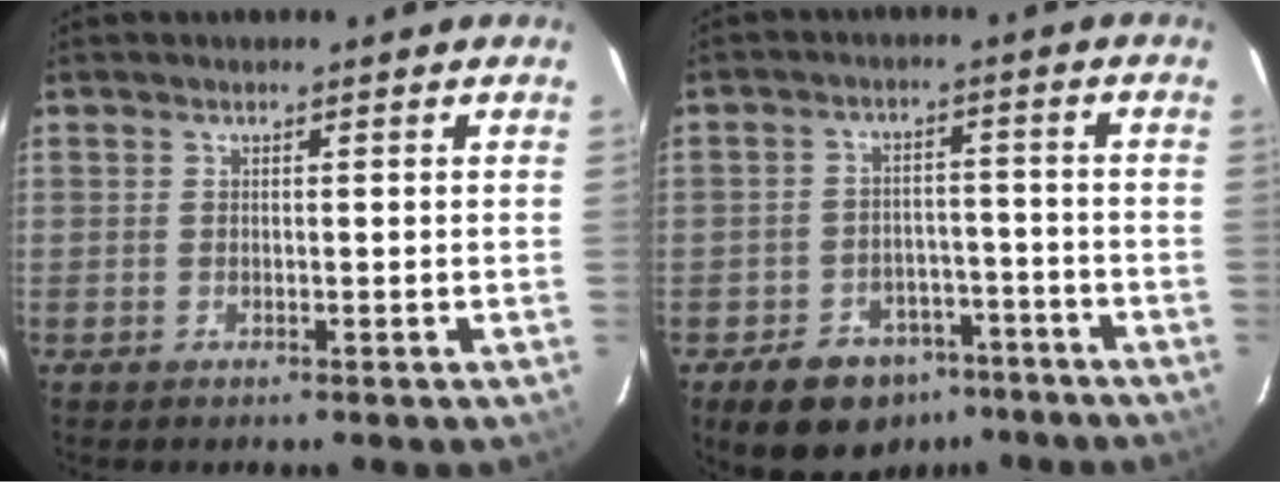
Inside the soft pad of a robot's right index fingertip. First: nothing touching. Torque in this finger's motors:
{"motor_torque": [0.00, -0.45, -0.50, -0.21]}